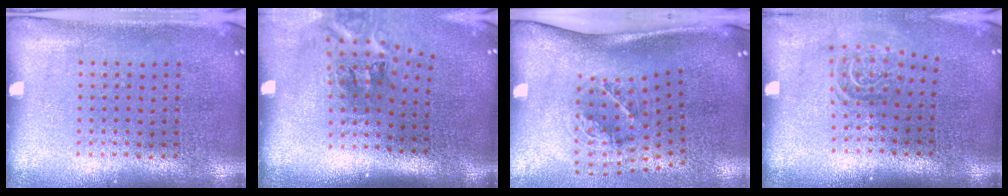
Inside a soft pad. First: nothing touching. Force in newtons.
{"total": 2.3, "press": 1.3, "slide": 1.8}
{"total": 2.0, "press": 1.3, "slide": 1.5}
{"total": 1.6, "press": 1.1, "slide": 1.1}